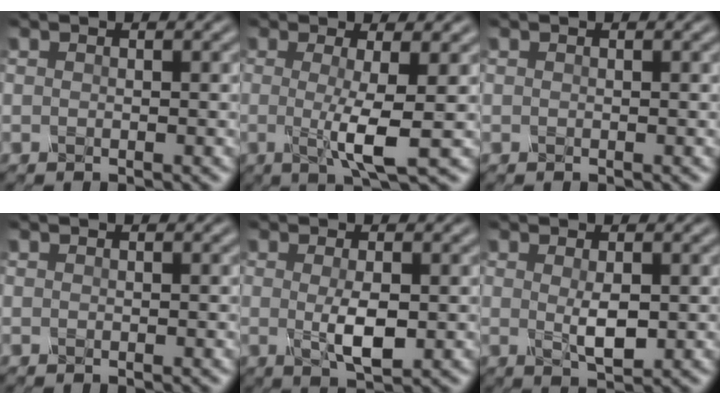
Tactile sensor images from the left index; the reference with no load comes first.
{"total": 4.6, "force": [-0.2, 0.8, 4.5], "torque": [-0.079, -0.011, -0.006]}
{"total": 0.0}
{"total": 0.0}
{"total": 3.1, "force": [-0.1, 0.9, 3.0], "torque": [-0.058, -0.004, 0.002]}
{"total": 2.4, "force": [0.2, 0.8, 2.3], "torque": [-0.047, -0.006, 0.008]}